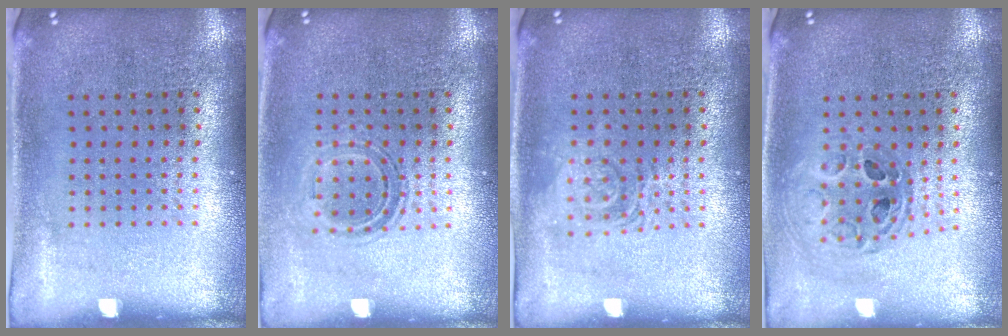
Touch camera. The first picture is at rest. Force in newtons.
{"total": 1.1, "press": 1.0, "slide": 0.5}
{"total": 1.2, "press": 1.2, "slide": 0.2}
{"total": 0.7, "press": 0.7, "slide": 0.1}